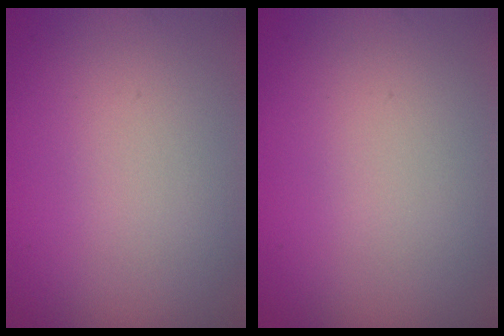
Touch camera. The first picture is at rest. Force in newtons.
{"total": 0.0}